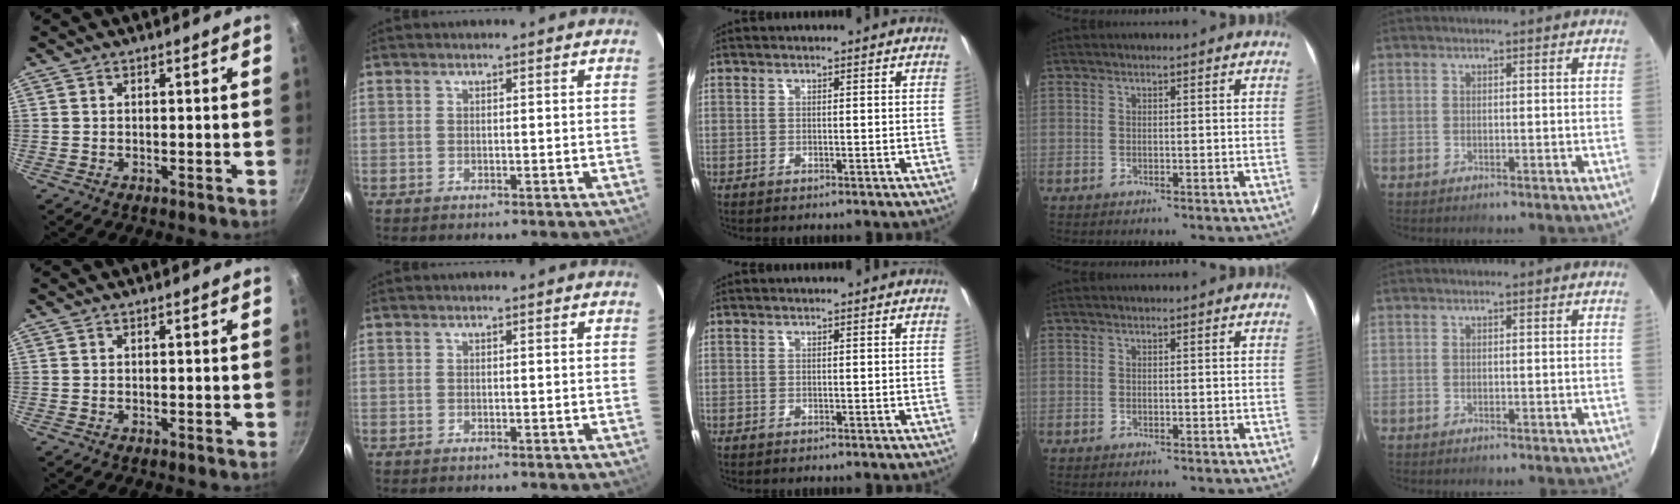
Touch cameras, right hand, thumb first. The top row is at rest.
{}